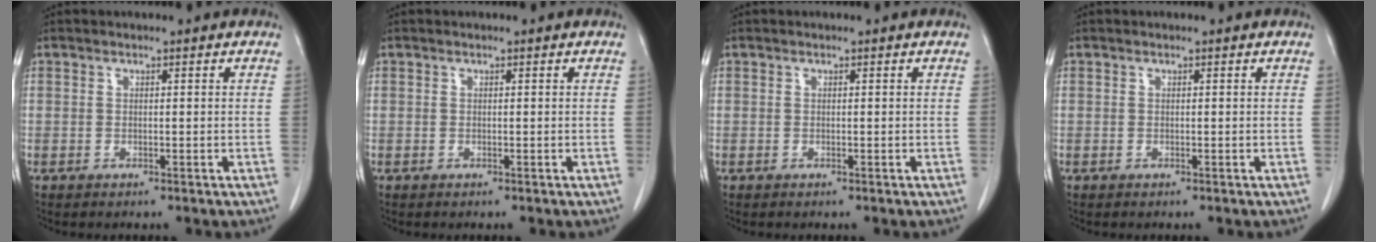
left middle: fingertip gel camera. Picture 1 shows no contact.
{"total": 0.0}
{"total": 0.0}
{"total": 0.0}